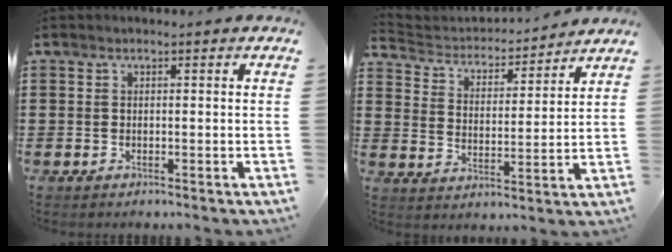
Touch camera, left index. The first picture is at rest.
{"total": 2.9, "force": [2.8, 0.8, 0.0], "torque": [-0.024, -0.025, 0.041]}